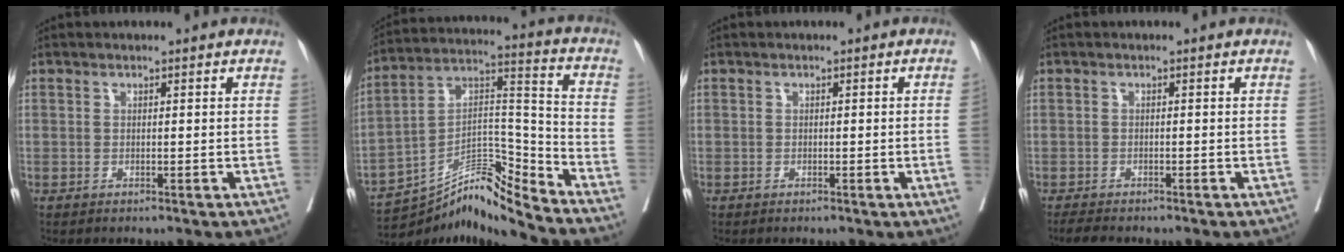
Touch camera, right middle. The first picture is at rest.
{"total": 12.2, "force": [-11.6, -1.5, 3.3], "torque": [-0.052, 0.056, -0.203]}
{"total": 0.6, "force": [-0.2, 0.1, 0.6], "torque": [-0.016, 0.002, -0.001]}
{"total": 2.8, "force": [-2.4, 0.8, 1.0], "torque": [-0.020, -0.008, -0.039]}